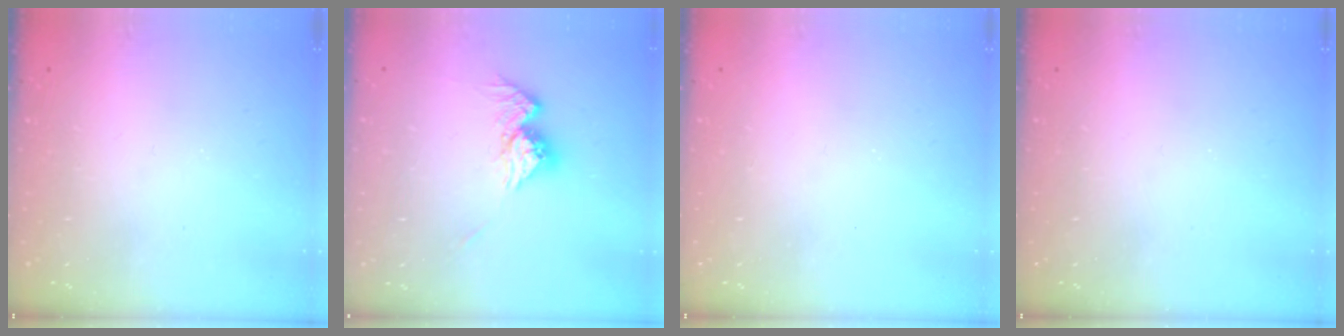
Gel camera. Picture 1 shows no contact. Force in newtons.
{"total": 10.7, "press": 10.6, "slide": 0.9}
{"total": 0.0}
{"total": 0.0}